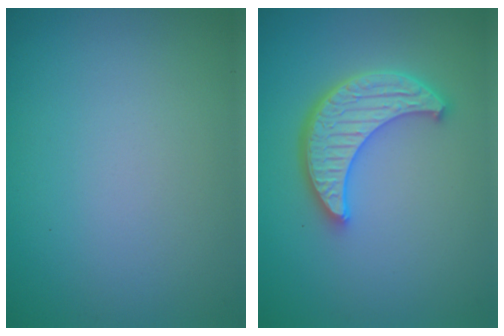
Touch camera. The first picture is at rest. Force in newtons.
{"total": 5.1, "press": 4.3, "slide": 2.8}